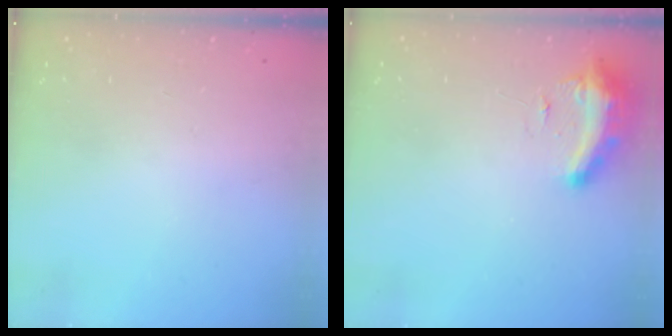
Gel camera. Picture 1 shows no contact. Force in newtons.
{"total": 9.8, "press": 9.8, "slide": 0.5}